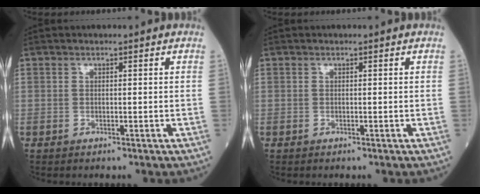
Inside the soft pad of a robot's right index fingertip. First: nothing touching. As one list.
[{"total": 0.0}]